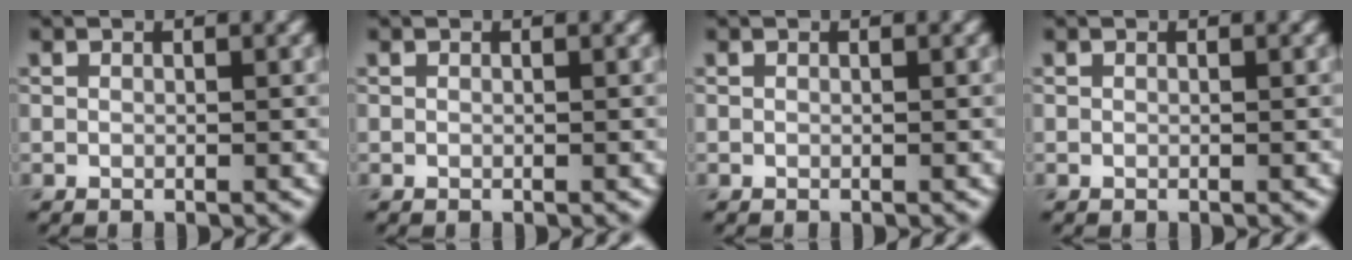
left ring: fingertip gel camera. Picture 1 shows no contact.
{"total": 0.0}
{"total": 0.0}
{"total": 0.0}